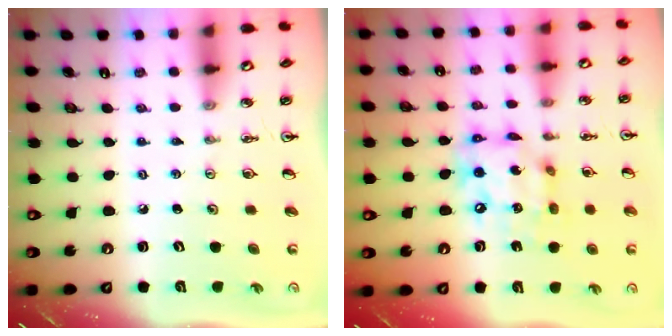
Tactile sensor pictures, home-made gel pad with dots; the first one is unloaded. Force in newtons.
{"total": 14.0, "press": 13.9, "slide": 1.5}